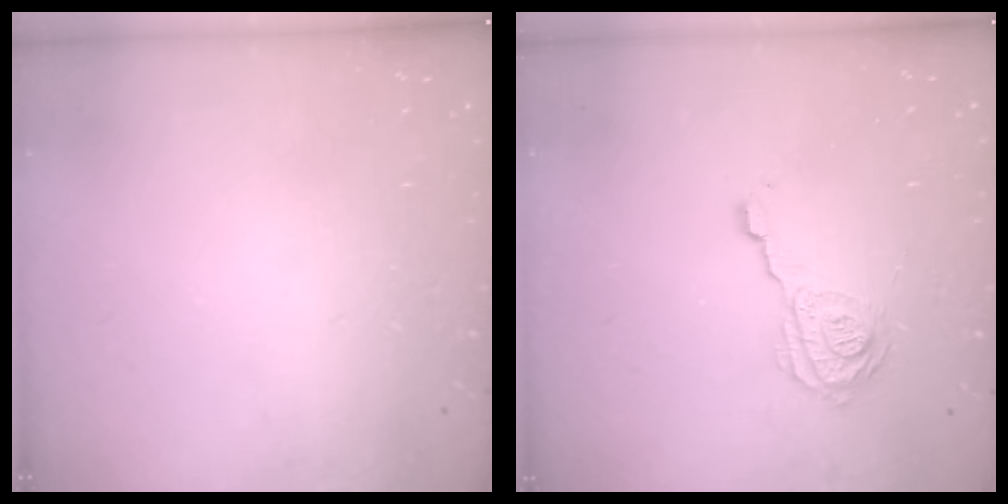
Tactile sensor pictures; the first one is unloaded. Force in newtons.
{"total": 12.7, "press": 12.6, "slide": 1.8}